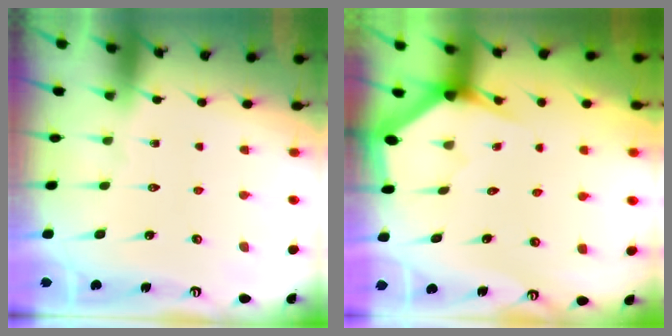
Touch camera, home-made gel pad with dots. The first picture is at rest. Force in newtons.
{"total": 3.1, "press": 3.1, "slide": 0.0}